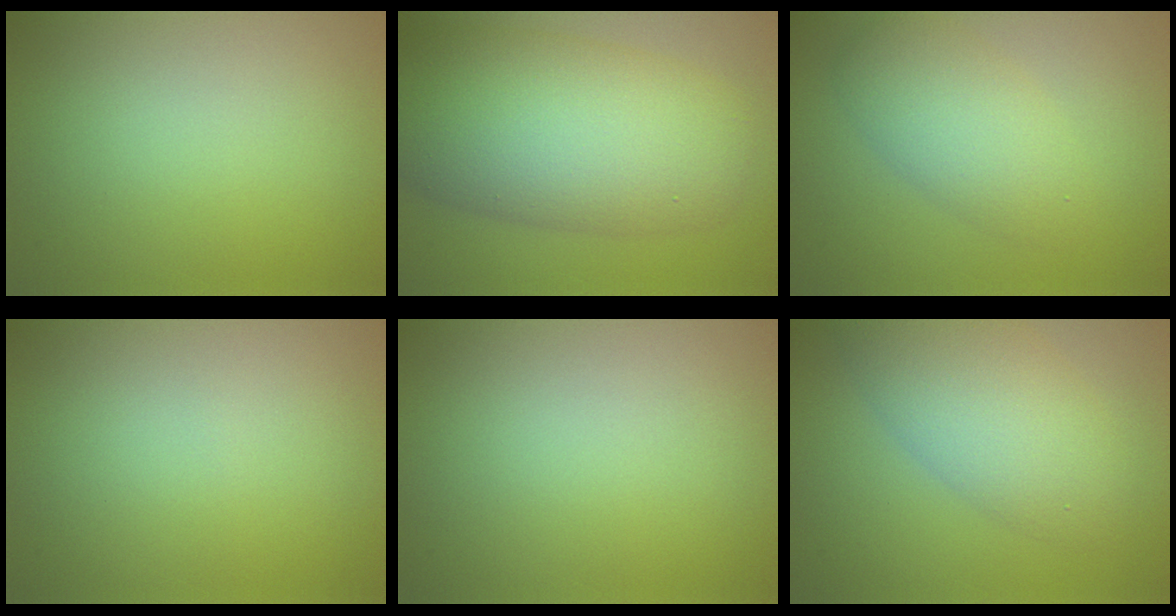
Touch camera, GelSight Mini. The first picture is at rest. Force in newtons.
{"total": 11.4, "press": 11.4, "slide": 0.3}
{"total": 4.2, "press": 4.2, "slide": 0.1}
{"total": 0.0}
{"total": 0.0}
{"total": 6.4, "press": 6.4, "slide": 0.4}